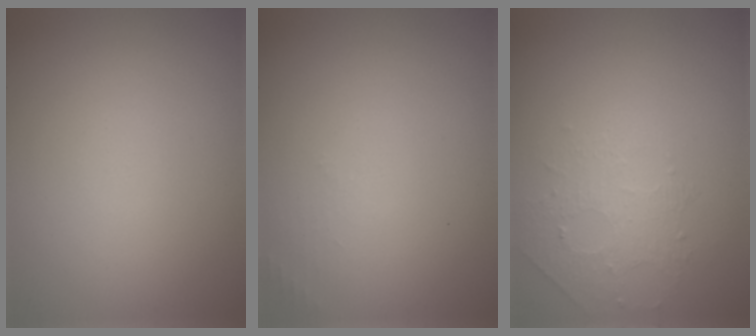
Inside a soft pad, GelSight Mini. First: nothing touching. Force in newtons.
{"total": 0.7, "press": 0.6, "slide": 0.1}
{"total": 1.5, "press": 1.0, "slide": 1.1}